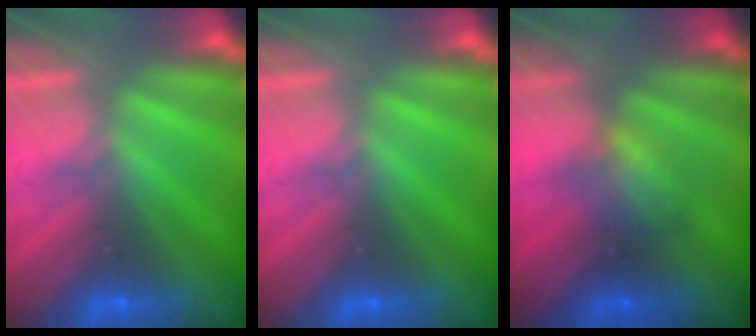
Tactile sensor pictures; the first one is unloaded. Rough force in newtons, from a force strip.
{"total": 0.0}
{"total": 2.3}